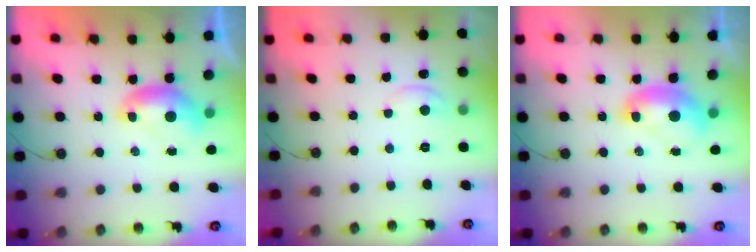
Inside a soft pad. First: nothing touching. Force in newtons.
{"total": 1.3, "press": 1.2, "slide": 0.2}
{"total": 2.5, "press": 2.5, "slide": 0.3}